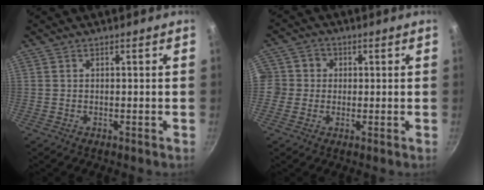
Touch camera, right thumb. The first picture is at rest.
{"total": 6.2, "force": [0.3, 6.1, 1.1], "torque": [0.001, 0.015, 0.001]}